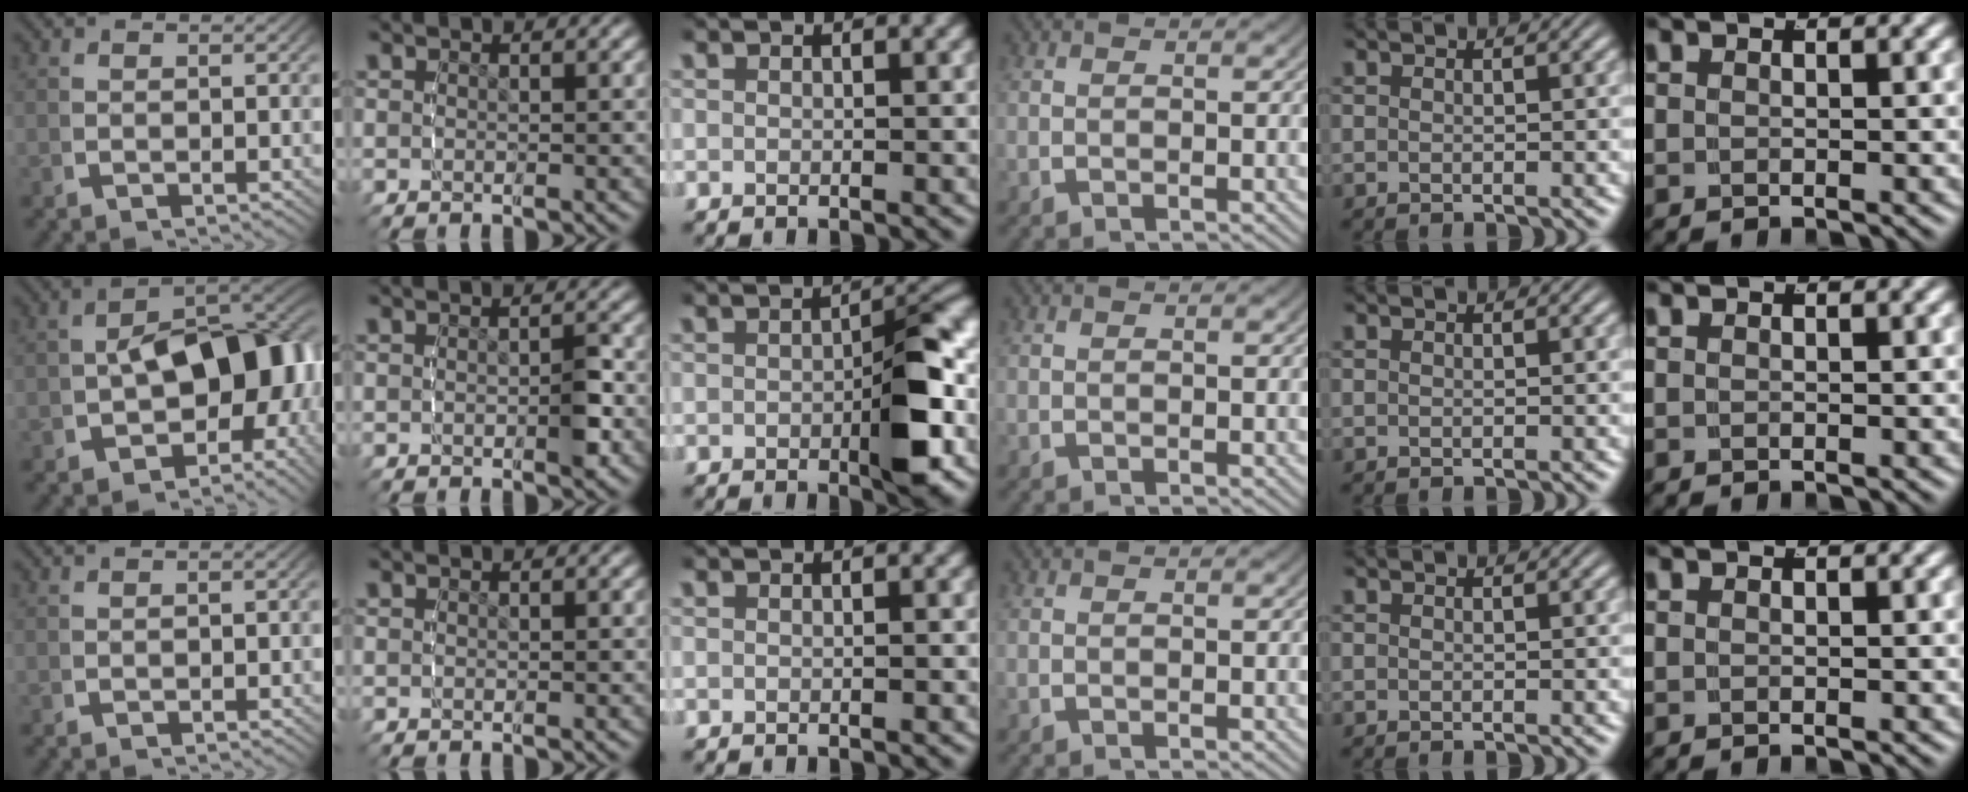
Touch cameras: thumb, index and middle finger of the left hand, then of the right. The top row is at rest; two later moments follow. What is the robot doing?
{"motion": "lift_and_place", "object": "legos"}